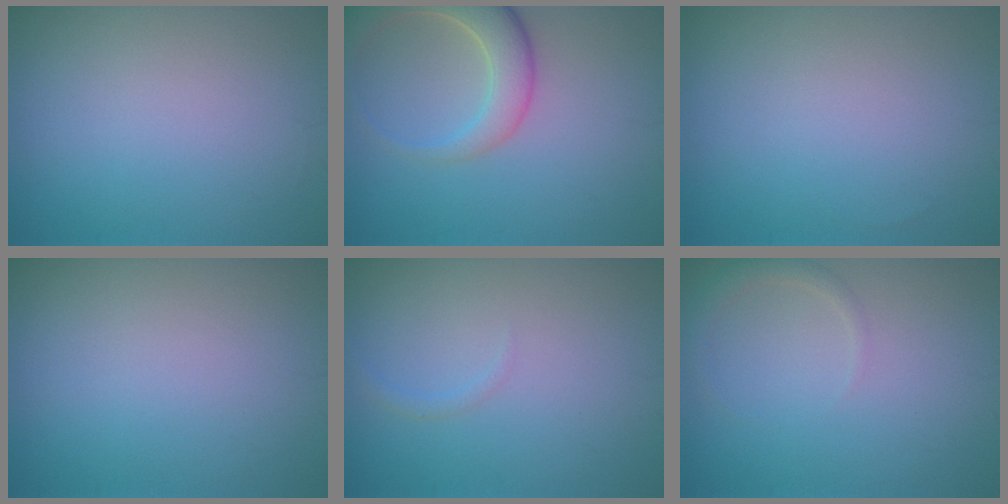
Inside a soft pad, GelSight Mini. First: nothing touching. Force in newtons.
{"total": 5.7, "press": 5.7, "slide": 0.8}
{"total": 0.0}
{"total": 0.0}
{"total": 0.6, "press": 0.6, "slide": 0.1}
{"total": 1.3, "press": 1.3, "slide": 0.1}